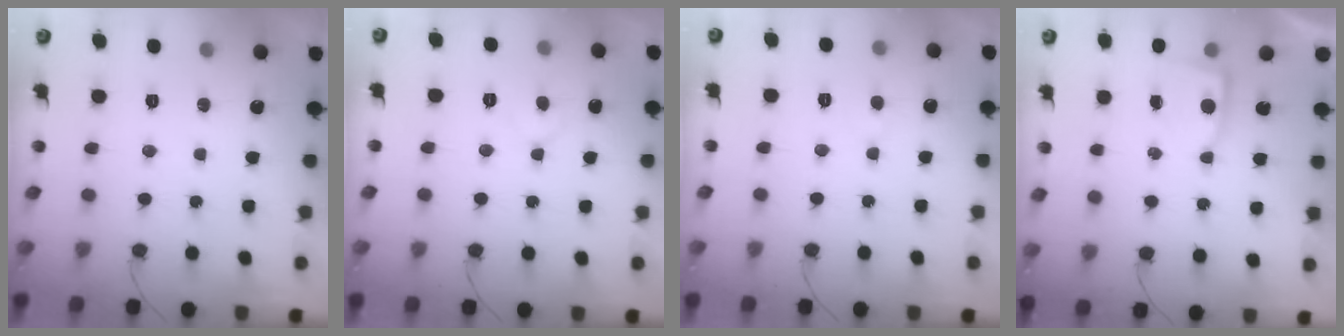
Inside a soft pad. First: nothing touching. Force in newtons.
{"total": 4.7, "press": 4.7, "slide": 0.5}
{"total": 3.7, "press": 3.7, "slide": 0.3}
{"total": 2.9, "press": 2.9, "slide": 0.4}